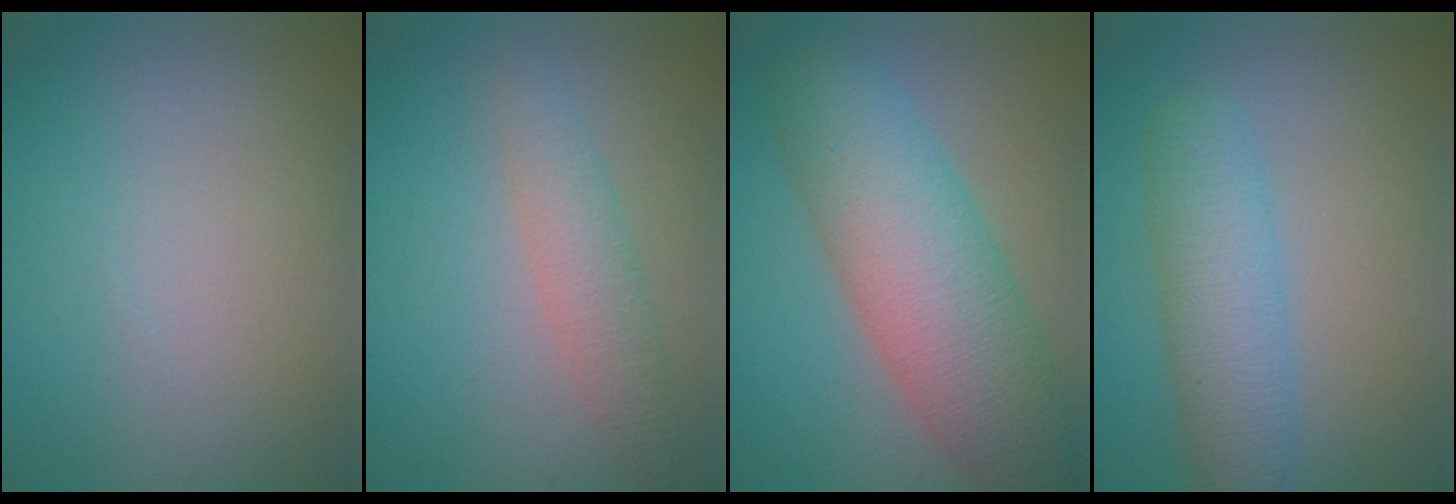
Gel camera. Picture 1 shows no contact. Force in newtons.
{"total": 2.8, "press": 2.8, "slide": 0.1}
{"total": 9.8, "press": 9.8, "slide": 0.4}
{"total": 6.0, "press": 6.0, "slide": 0.1}